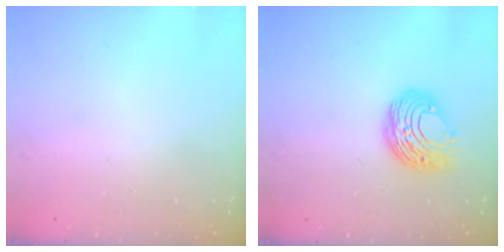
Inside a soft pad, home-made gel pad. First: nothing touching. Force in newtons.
{"total": 9.2, "press": 9.2, "slide": 0.4}